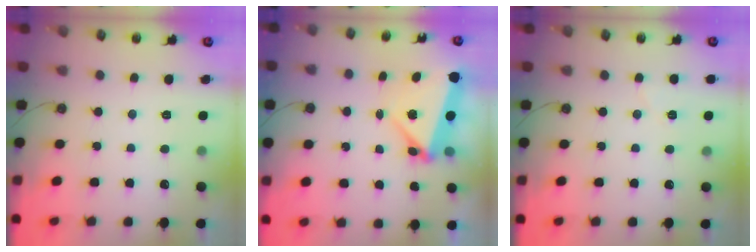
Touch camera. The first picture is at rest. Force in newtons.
{"total": 5.0, "press": 4.8, "slide": 1.6}
{"total": 4.6, "press": 4.2, "slide": 1.8}